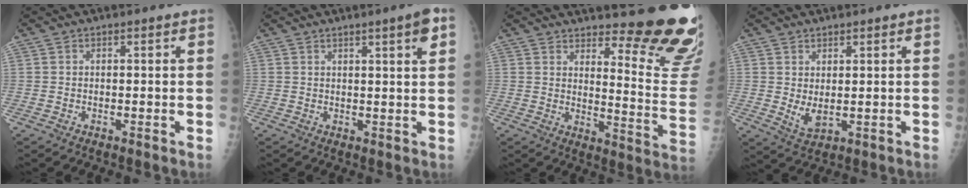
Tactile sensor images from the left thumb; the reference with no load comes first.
{"total": 4.4, "force": [2.3, 0.2, 3.8], "torque": [-0.049, -0.009, 0.032]}
{"total": 17.1, "force": [14.5, 2.8, 8.5], "torque": [-0.075, -0.167, 0.176]}
{"total": 4.0, "force": [0.9, 1.9, 3.4], "torque": [-0.055, -0.016, 0.025]}